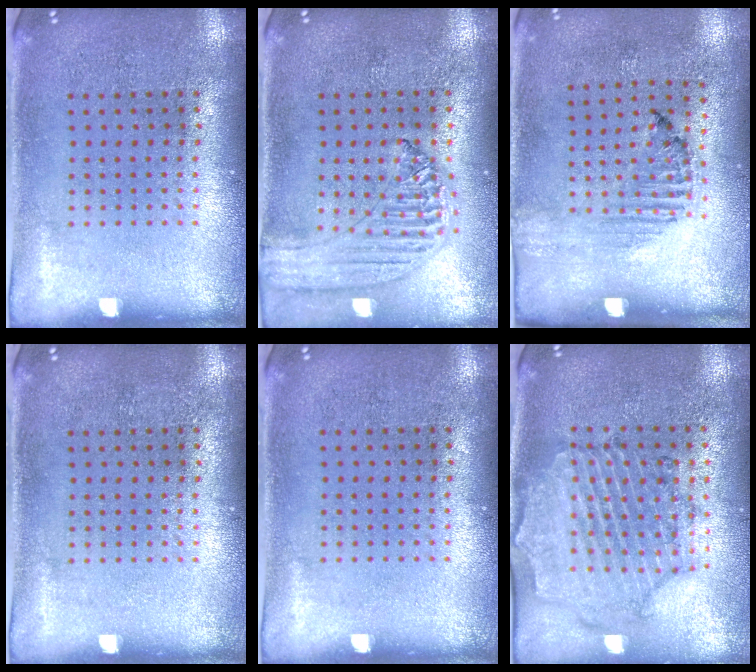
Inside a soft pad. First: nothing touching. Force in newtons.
{"total": 1.2, "press": 1.2, "slide": 0.2}
{"total": 1.3, "press": 1.1, "slide": 0.6}
{"total": 0.0}
{"total": 0.0}
{"total": 1.0, "press": 1.0, "slide": 0.3}